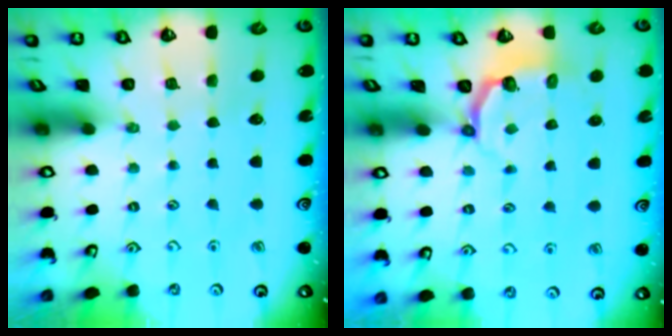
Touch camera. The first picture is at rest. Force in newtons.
{"total": 3.6, "press": 2.6, "slide": 2.5}